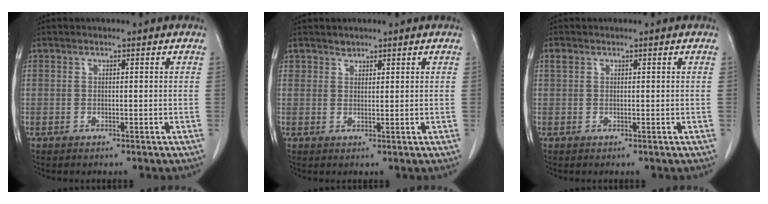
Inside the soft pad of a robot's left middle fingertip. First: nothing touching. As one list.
[{"total": 1.2, "force": [1.0, 0.7, 0.0], "torque": [0.007, -0.003, 0.014]}, {"total": 0.9, "force": [0.6, 0.6, 0.4], "torque": [-0.011, 0.011, 0.012]}]